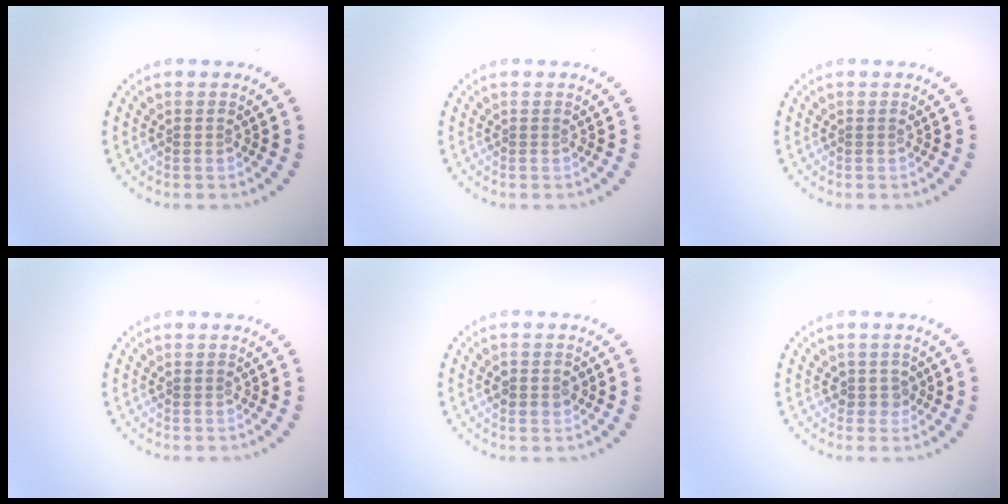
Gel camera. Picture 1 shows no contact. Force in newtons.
{"total": 0.0}
{"total": 0.0}
{"total": 0.0}
{"total": 1.6, "press": 1.6, "slide": 0.1}
{"total": 1.5, "press": 1.2, "slide": 0.9}